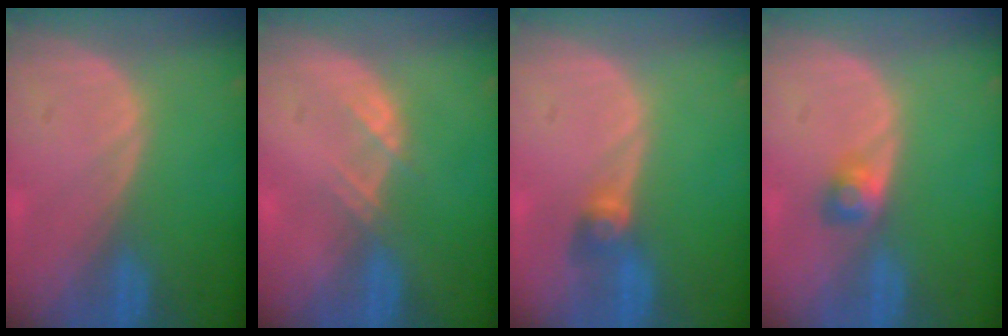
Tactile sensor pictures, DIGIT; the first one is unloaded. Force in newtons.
{"total": 1.9, "press": 1.9, "slide": 0.3}
{"total": 2.7, "press": 2.6, "slide": 0.5}
{"total": 2.5, "press": 2.4, "slide": 0.7}